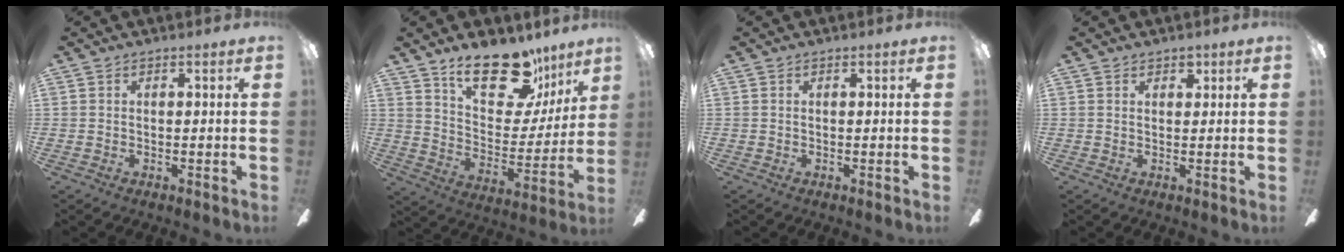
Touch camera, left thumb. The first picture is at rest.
{"total": 21.2, "force": [14.6, 10.0, 11.8], "torque": [-0.169, -0.087, 0.252]}
{"total": 0.0}
{"total": 2.0, "force": [1.4, 1.2, 0.7], "torque": [0.001, -0.002, 0.022]}